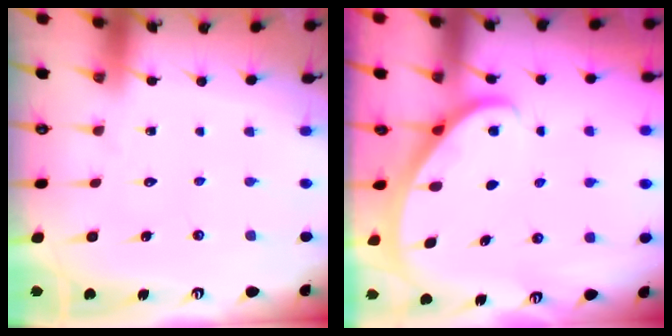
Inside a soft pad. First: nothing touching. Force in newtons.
{"total": 1.8, "press": 1.8, "slide": 0.1}